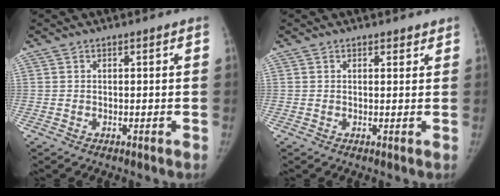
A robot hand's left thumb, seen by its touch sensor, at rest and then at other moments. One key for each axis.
{"total": 1.2, "fx": 1.0, "fy": 0.6, "fz": 0.3, "tx": 0.005, "ty": -0.007, "tz": 0.010}